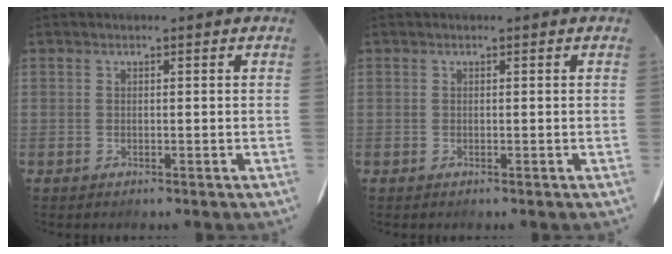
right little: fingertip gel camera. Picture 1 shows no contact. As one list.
[{"total": 0.0}]